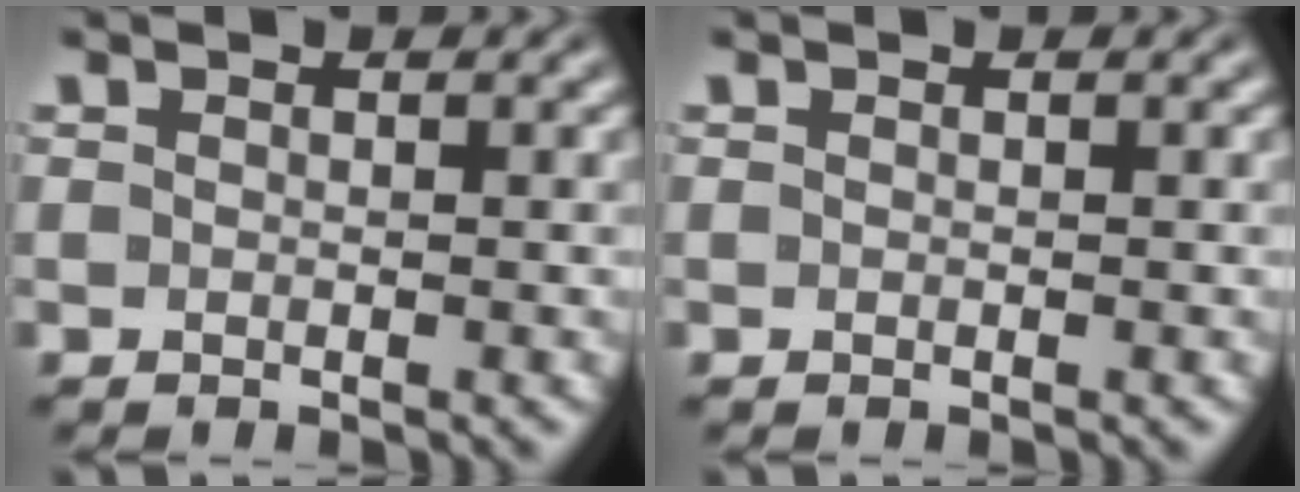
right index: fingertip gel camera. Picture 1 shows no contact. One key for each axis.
{"total": 0.0}